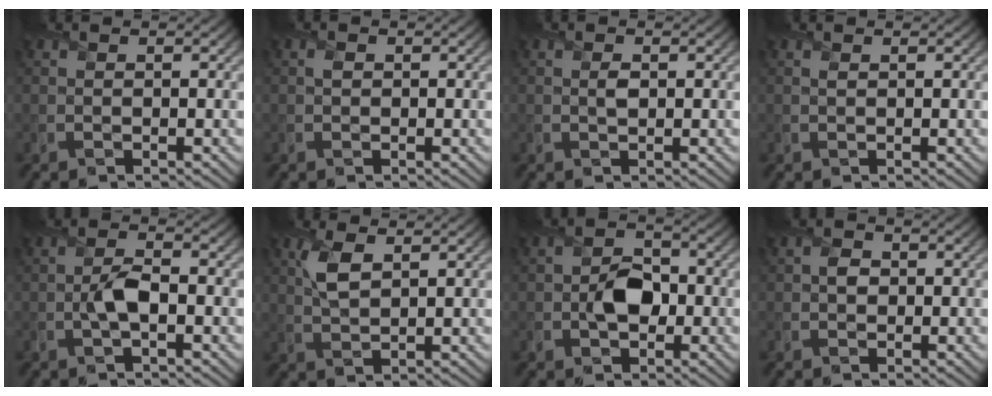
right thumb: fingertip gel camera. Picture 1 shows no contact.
{"total": 0.5, "force": [0.1, 0.5, 0.1], "torque": [-0.003, 0.001, -0.001]}
{"total": 1.0, "force": [0.1, 0.6, 0.8], "torque": [-0.015, 0.000, 0.001]}
{"total": 0.0}
{"total": 3.0, "force": [-0.8, 1.1, 2.7], "torque": [-0.058, 0.005, -0.018]}
{"total": 4.0, "force": [1.7, 1.8, 3.1], "torque": [-0.078, 0.002, 0.036]}
{"total": 4.6, "force": [-1.1, 3.3, 3.0], "torque": [-0.048, 0.001, -0.022]}
{"total": 1.4, "force": [-0.1, 1.3, 0.6], "torque": [-0.012, 0.001, -0.007]}